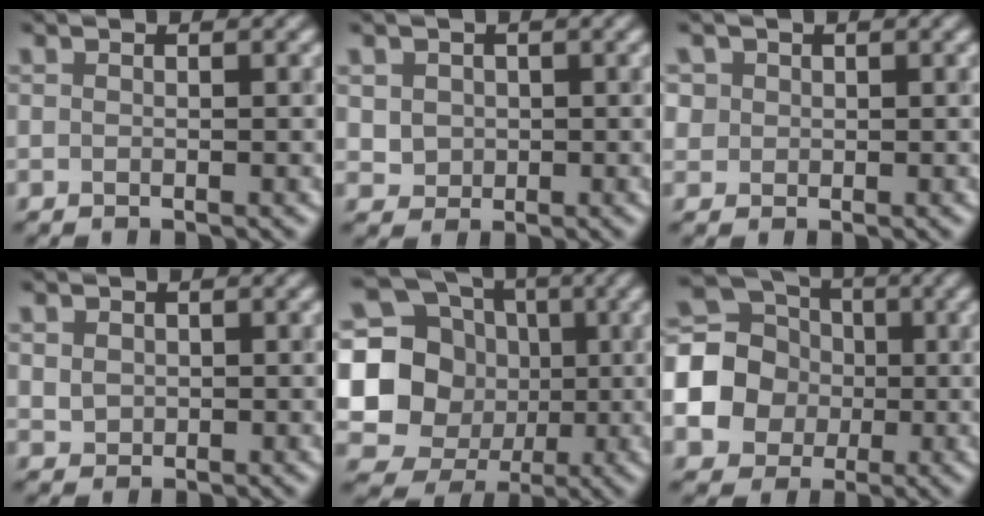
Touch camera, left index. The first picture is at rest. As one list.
[{"total": 2.2, "force": [0.3, 2.0, 0.8], "torque": [-0.018, 0.003, 0.016]}, {"total": 1.6, "force": [0.6, 1.5, 0.2], "torque": [-0.005, 0.007, 0.026]}, {"total": 1.4, "force": [0.4, 1.3, 0.5], "torque": [-0.009, 0.000, 0.011]}, {"total": 16.4, "force": [0.0, 15.5, 5.4], "torque": [-0.162, 0.015, -0.022]}, {"total": 11.9, "force": [-1.8, 11.1, 3.9], "torque": [-0.124, 0.000, -0.056]}]